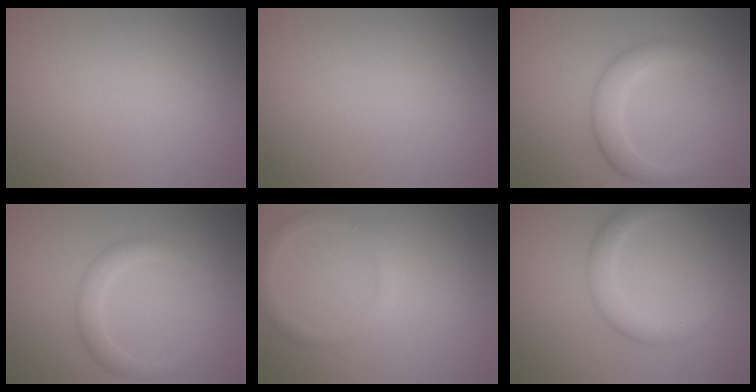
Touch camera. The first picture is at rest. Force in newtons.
{"total": 0.0}
{"total": 3.3, "press": 3.3, "slide": 0.1}
{"total": 2.3, "press": 2.3, "slide": 0.2}
{"total": 1.4, "press": 1.4, "slide": 0.2}
{"total": 2.8, "press": 2.8, "slide": 0.2}